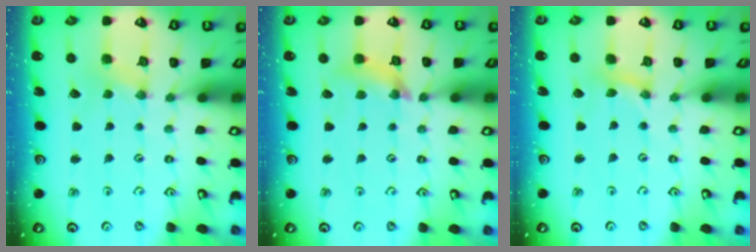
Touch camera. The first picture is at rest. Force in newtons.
{"total": 8.5, "press": 8.4, "slide": 1.0}
{"total": 0.0}